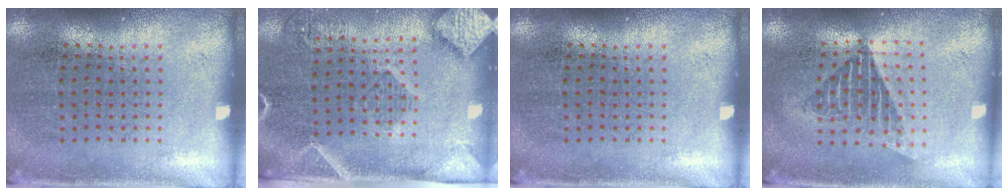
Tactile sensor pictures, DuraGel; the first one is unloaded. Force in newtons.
{"total": 2.5, "press": 1.9, "slide": 1.7}
{"total": 0.0}
{"total": 1.6, "press": 1.4, "slide": 0.9}